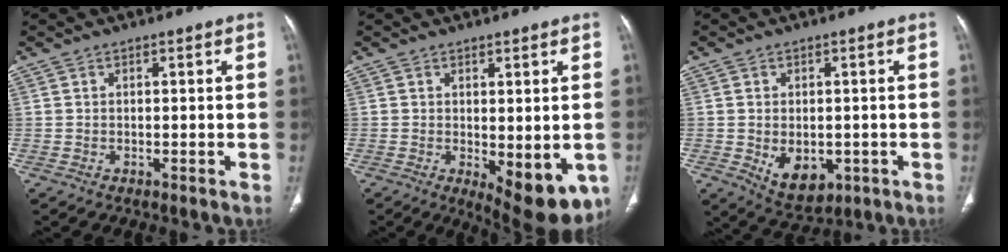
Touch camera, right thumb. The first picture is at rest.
{"total": 10.7, "force": [-2.7, 4.4, 9.4], "torque": [-0.100, -0.021, -0.022]}
{"total": 7.8, "force": [-1.8, 5.2, 5.5], "torque": [-0.063, -0.003, -0.010]}